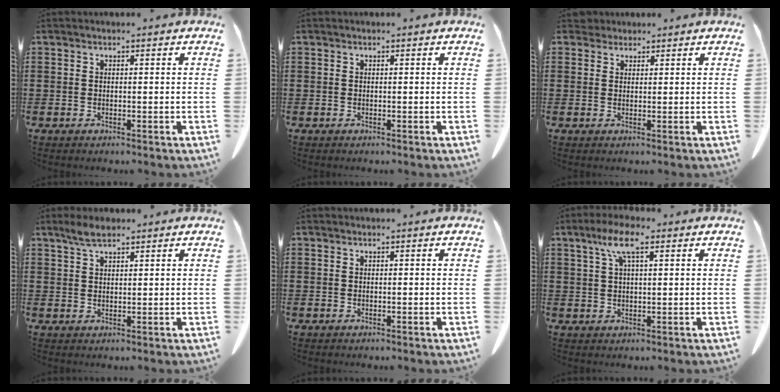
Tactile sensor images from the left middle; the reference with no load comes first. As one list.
[{"total": 0.0}, {"total": 1.6, "force": [1.4, 0.8, 0.0], "torque": [-0.006, 0.004, 0.030]}, {"total": 3.3, "force": [2.4, 0.9, 2.1], "torque": [-0.046, 0.004, 0.043]}, {"total": 0.0}, {"total": 5.5, "force": [2.9, 1.5, 4.5], "torque": [-0.096, 0.010, 0.048]}]